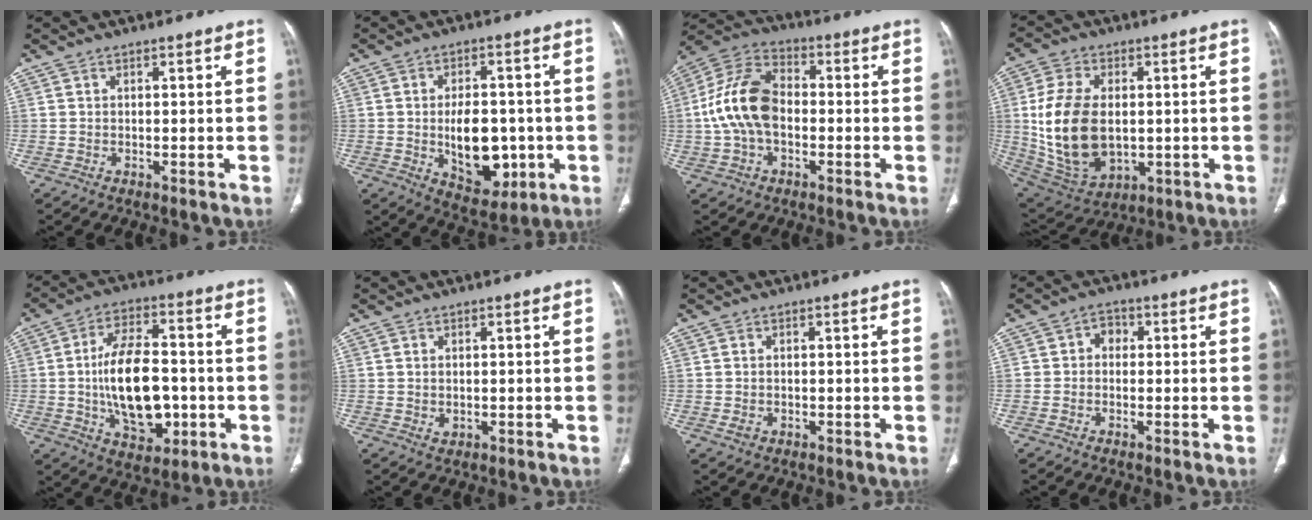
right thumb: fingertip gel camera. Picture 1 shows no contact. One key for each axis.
{"total": 12.7, "fx": -1.8, "fy": 7.8, "fz": 9.9, "tx": -0.116, "ty": 0.005, "tz": -0.009}
{"total": 13.6, "fx": -1.1, "fy": 8.7, "fz": 10.3, "tx": -0.205, "ty": 0.037, "tz": -0.028}
{"total": 17.9, "fx": 0.2, "fy": 11.3, "fz": 13.9, "tx": -0.265, "ty": -0.009, "tz": 0.024}
{"total": 16.7, "fx": -1.9, "fy": 9.3, "fz": 13.7, "tx": -0.215, "ty": 0.012, "tz": -0.023}
{"total": 1.1, "fx": 0.1, "fy": 0.8, "fz": 0.7, "tx": -0.014, "ty": -0.004, "tz": 0.006}
{"total": 1.4, "fx": -0.3, "fy": 1.1, "fz": 0.8, "tx": -0.018, "ty": 0.004, "tz": -0.002}
{"total": 2.8, "fx": 0.1, "fy": 2.3, "fz": 1.5, "tx": -0.005, "ty": 0.011, "tz": -0.007}